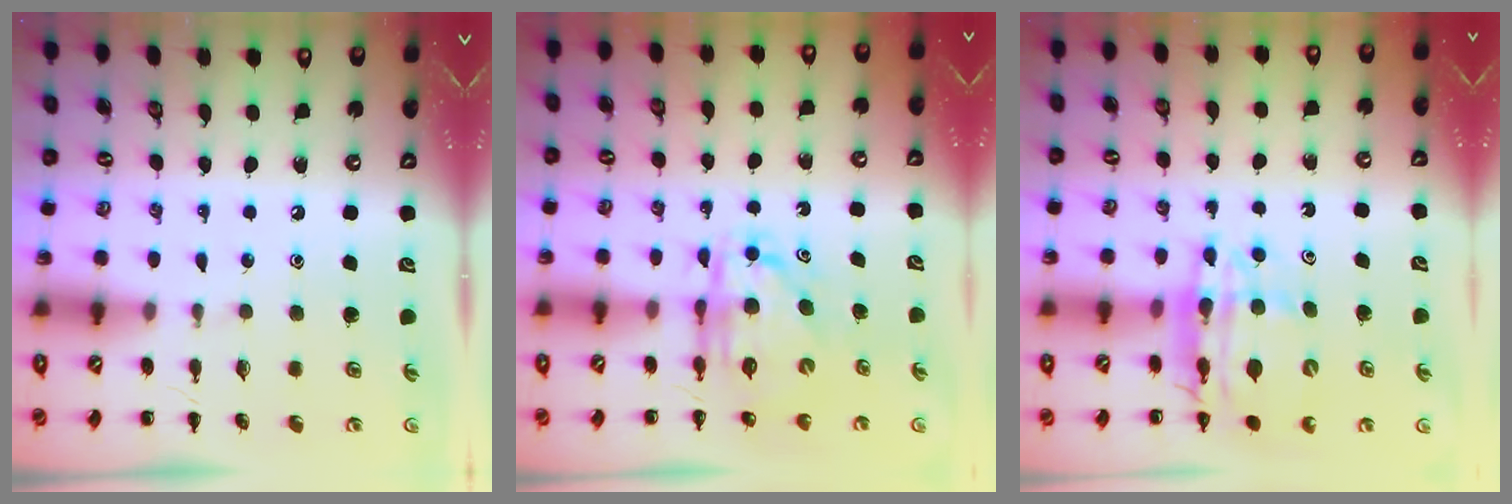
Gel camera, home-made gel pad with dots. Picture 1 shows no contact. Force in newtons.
{"total": 6.2, "press": 6.1, "slide": 1.0}
{"total": 13.0, "press": 12.4, "slide": 3.9}